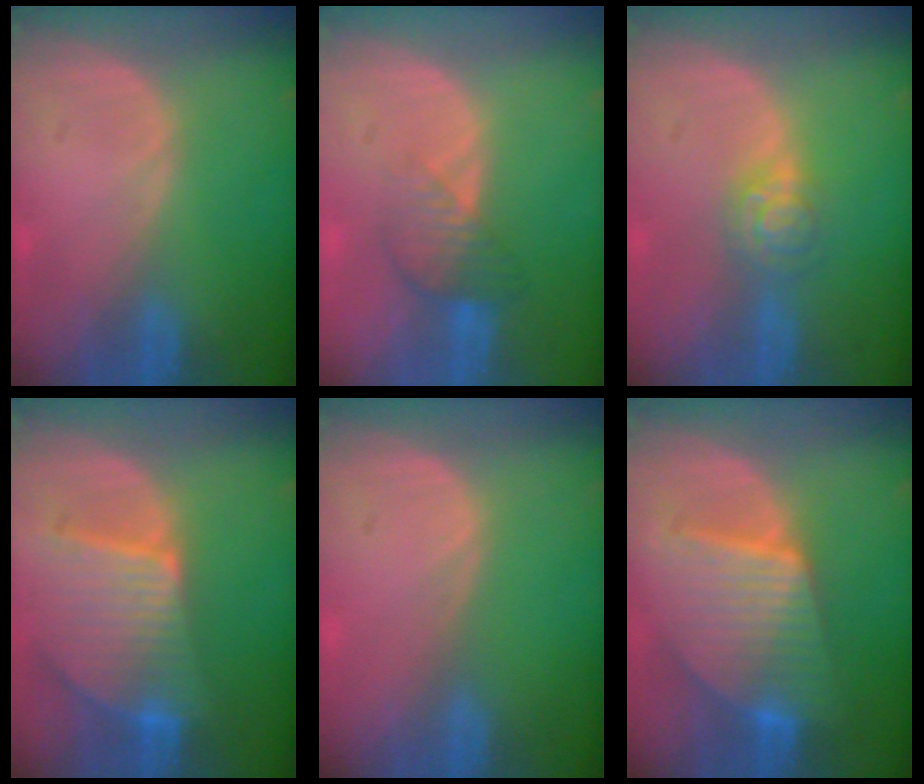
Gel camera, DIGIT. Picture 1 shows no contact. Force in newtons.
{"total": 4.5, "press": 3.9, "slide": 2.3}
{"total": 4.5, "press": 3.9, "slide": 2.3}
{"total": 9.4, "press": 8.2, "slide": 4.6}
{"total": 0.0}
{"total": 9.5, "press": 9.5, "slide": 0.8}